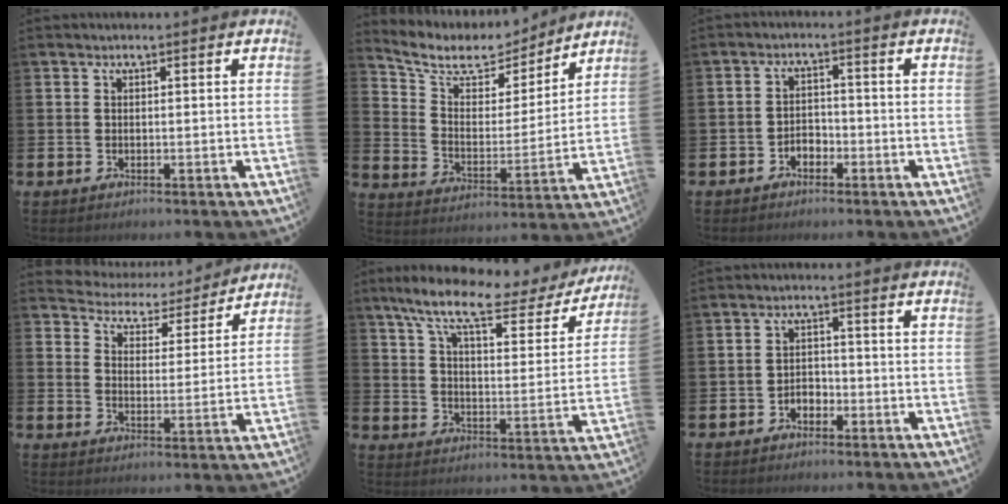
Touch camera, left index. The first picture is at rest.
{"total": 7.8, "force": [6.8, 3.4, 1.9], "torque": [-0.077, -0.050, 0.117]}
{"total": 2.1, "force": [-1.7, 1.3, 0.5], "torque": [-0.021, 0.009, -0.036]}
{"total": 4.4, "force": [4.2, 1.5, -0.1], "torque": [-0.023, -0.043, 0.066]}
{"total": 10.6, "force": [8.5, 2.6, 5.7], "torque": [-0.132, -0.048, 0.138]}
{"total": 2.1, "force": [-1.6, 1.2, 0.4], "torque": [-0.019, 0.009, -0.034]}